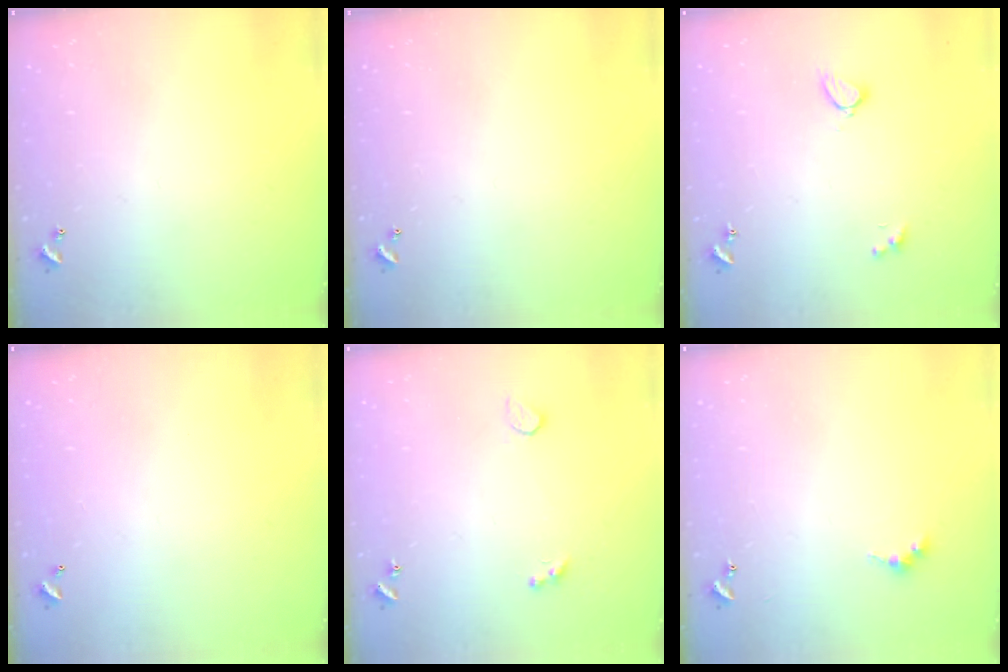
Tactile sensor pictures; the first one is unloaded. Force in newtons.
{"total": 0.0}
{"total": 2.2, "press": 2.2, "slide": 0.3}
{"total": 2.9, "press": 2.9, "slide": 0.1}
{"total": 2.6, "press": 2.2, "slide": 1.2}
{"total": 4.6, "press": 4.5, "slide": 0.7}